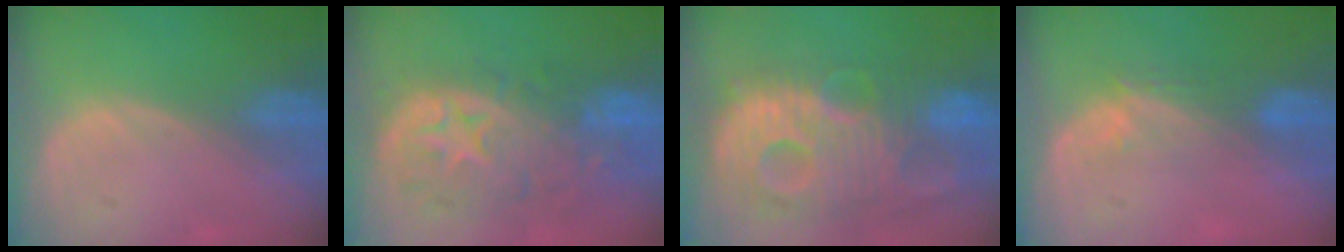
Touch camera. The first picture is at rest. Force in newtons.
{"total": 11.9, "press": 10.1, "slide": 6.3}
{"total": 13.8, "press": 12.0, "slide": 6.8}
{"total": 3.8, "press": 3.4, "slide": 1.6}